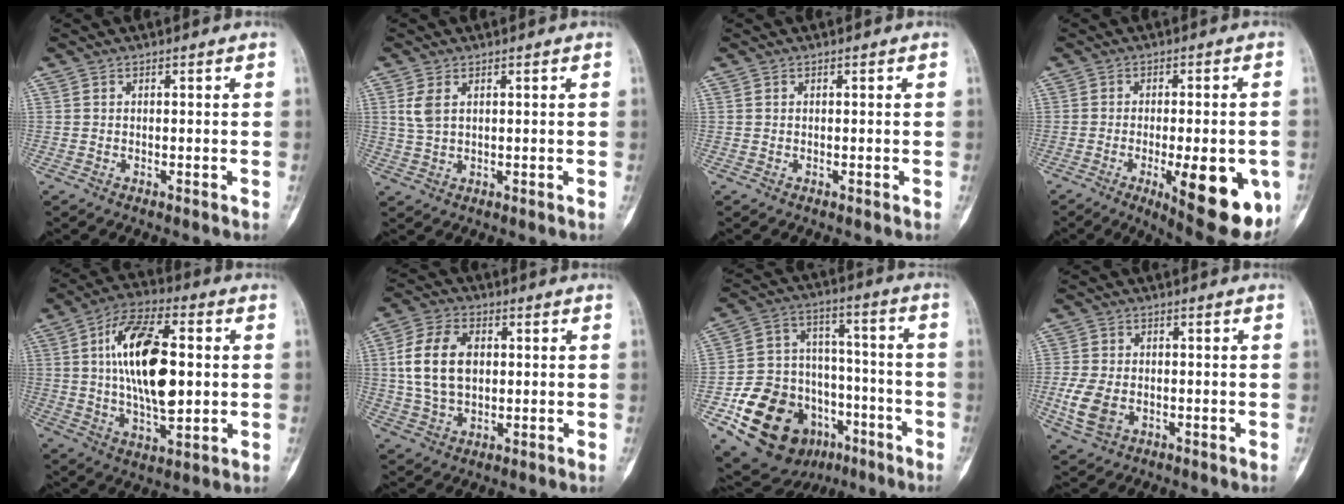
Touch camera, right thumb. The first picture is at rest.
{"total": 3.3, "force": [1.2, 1.8, 2.6], "torque": [-0.061, 0.003, 0.032]}
{"total": 0.0}
{"total": 17.7, "force": [-5.7, 5.9, 15.6], "torque": [-0.156, -0.006, -0.059]}
{"total": 19.3, "force": [2.2, 9.1, 16.9], "torque": [-0.279, 0.005, 0.037]}
{"total": 12.7, "force": [1.6, 8.5, 9.3], "torque": [-0.166, 0.007, 0.030]}
{"total": 24.0, "force": [-10.4, 17.1, 13.2], "torque": [-0.206, 0.092, -0.155]}
{"total": 7.3, "force": [-1.8, 5.1, 4.9], "torque": [-0.104, -0.001, -0.031]}